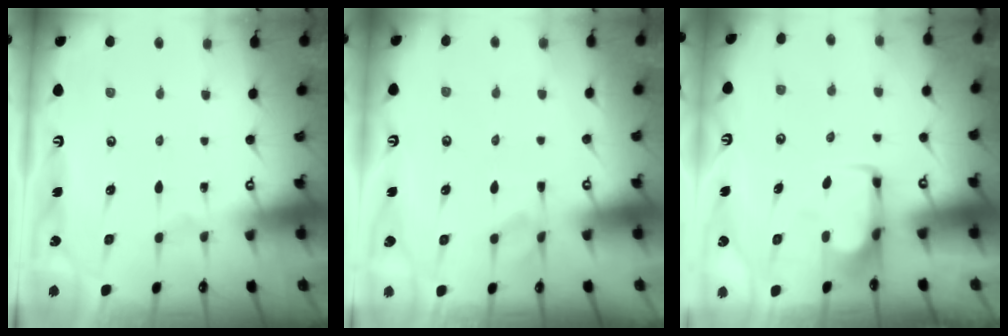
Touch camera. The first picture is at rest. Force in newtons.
{"total": 3.6, "press": 3.4, "slide": 1.2}
{"total": 2.1, "press": 2.1, "slide": 0.4}